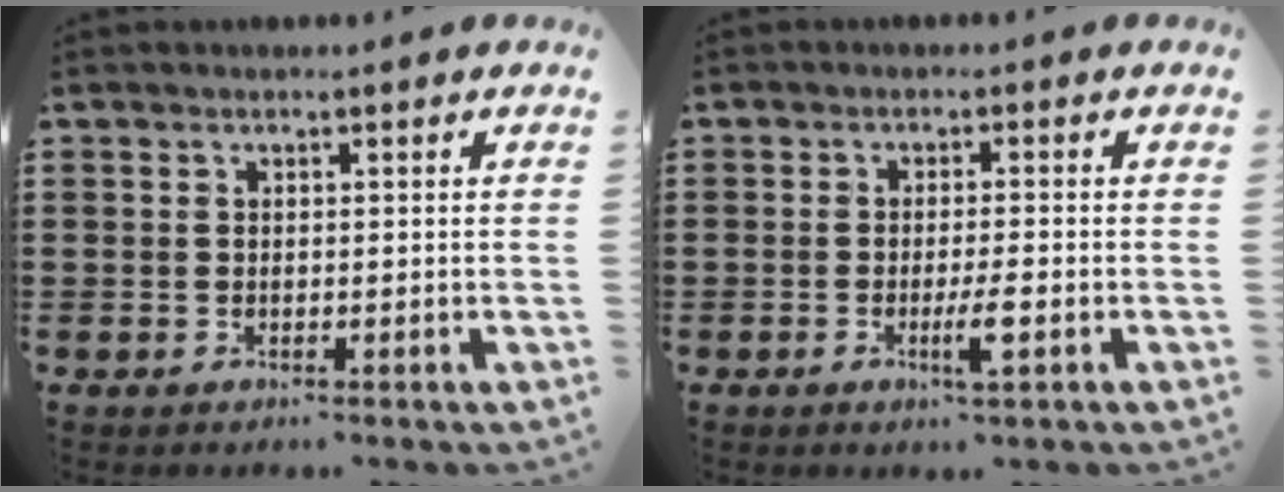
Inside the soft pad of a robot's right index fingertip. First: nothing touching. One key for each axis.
{"total": 3.7, "fx": -1.5, "fy": 0.1, "fz": 3.4, "tx": -0.064, "ty": -0.011, "tz": -0.028}